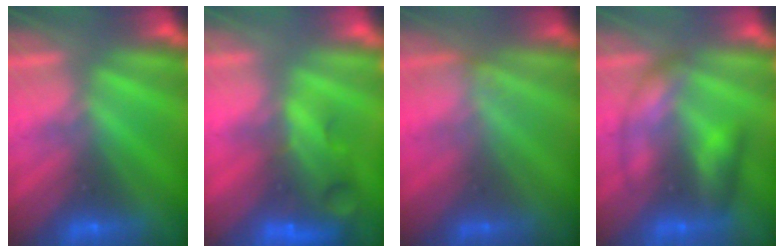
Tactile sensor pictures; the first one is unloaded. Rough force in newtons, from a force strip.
{"total": 10.2}
{"total": 1.7}
{"total": 2.6}